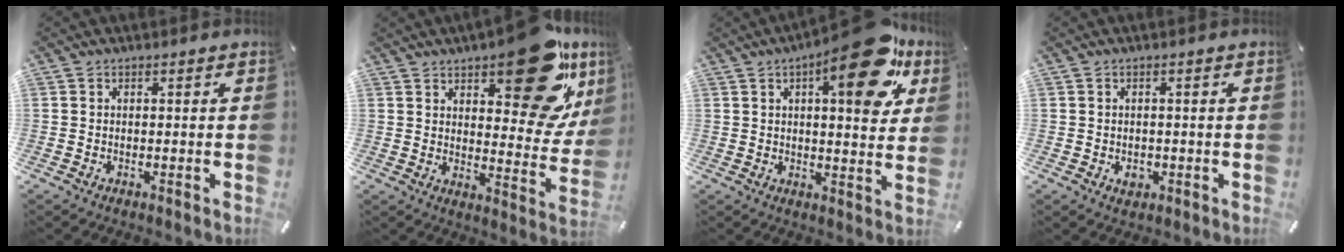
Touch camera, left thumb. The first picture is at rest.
{"total": 23.2, "force": [13.9, 10.6, 15.3], "torque": [-0.176, -0.097, 0.226]}
{"total": 18.4, "force": [9.8, 6.0, 14.3], "torque": [-0.193, -0.052, 0.147]}
{"total": 2.4, "force": [-0.6, 1.9, 1.3], "torque": [-0.014, 0.000, -0.013]}